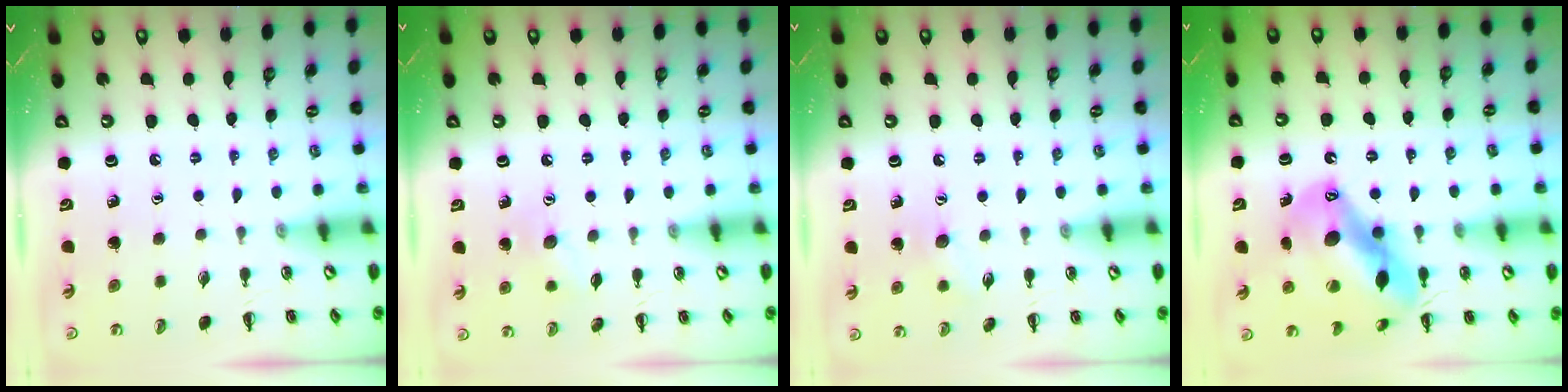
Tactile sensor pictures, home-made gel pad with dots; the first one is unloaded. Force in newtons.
{"total": 8.8, "press": 8.6, "slide": 1.7}
{"total": 7.0, "press": 6.8, "slide": 1.3}
{"total": 16.7, "press": 16.0, "slide": 4.6}